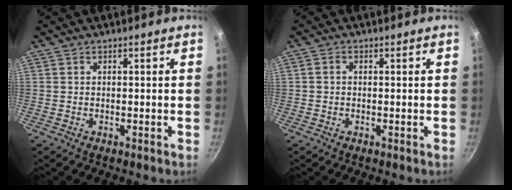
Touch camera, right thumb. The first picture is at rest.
{"total": 0.9, "force": [0.0, 0.7, 0.6], "torque": [-0.011, 0.006, -0.001]}